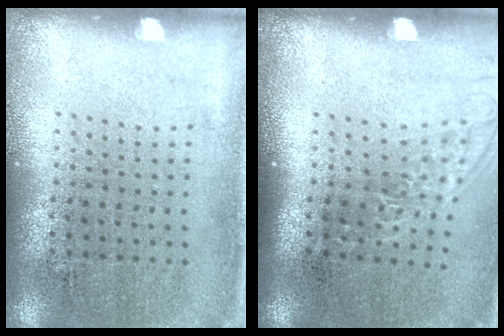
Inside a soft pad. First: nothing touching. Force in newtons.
{"total": 1.3, "press": 1.0, "slide": 0.7}